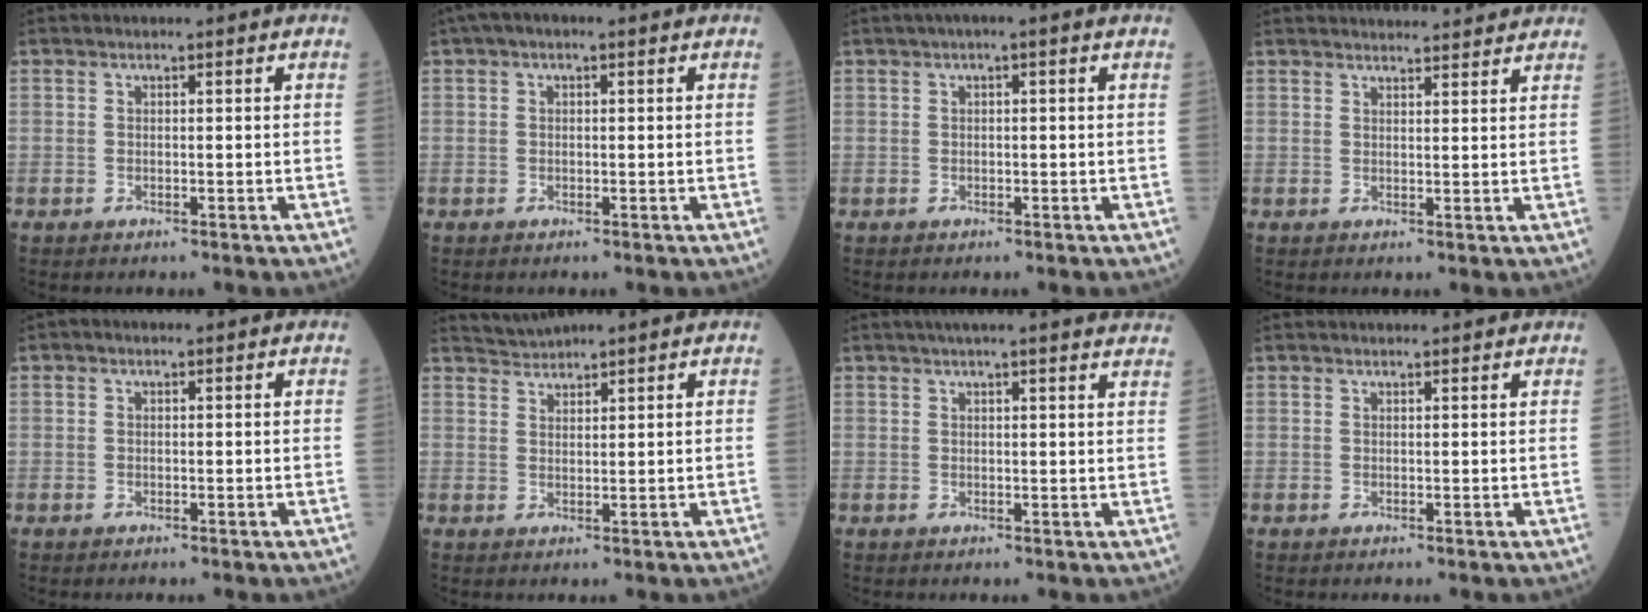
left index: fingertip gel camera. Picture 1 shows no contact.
{"total": 2.0, "force": [0.7, 1.0, 1.6], "torque": [-0.032, 0.012, 0.007]}
{"total": 1.6, "force": [0.6, 0.0, 1.5], "torque": [-0.027, 0.009, 0.005]}
{"total": 10.8, "force": [10.5, 1.0, 2.5], "torque": [-0.028, 0.024, 0.125]}
{"total": 0.0}
{"total": 2.3, "force": [2.3, -0.3, -0.3], "torque": [-0.004, 0.012, 0.052]}
{"total": 15.2, "force": [13.9, 0.4, 6.2], "torque": [-0.085, 0.009, 0.159]}
{"total": 4.4, "force": [4.2, 0.3, 1.1], "torque": [-0.012, 0.026, 0.049]}